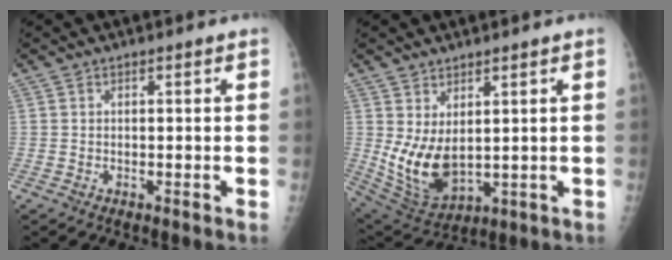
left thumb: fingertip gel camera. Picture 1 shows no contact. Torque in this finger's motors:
{"motor_torque": [0.02, 0.48, 0.84, -0.19, 0.22]}